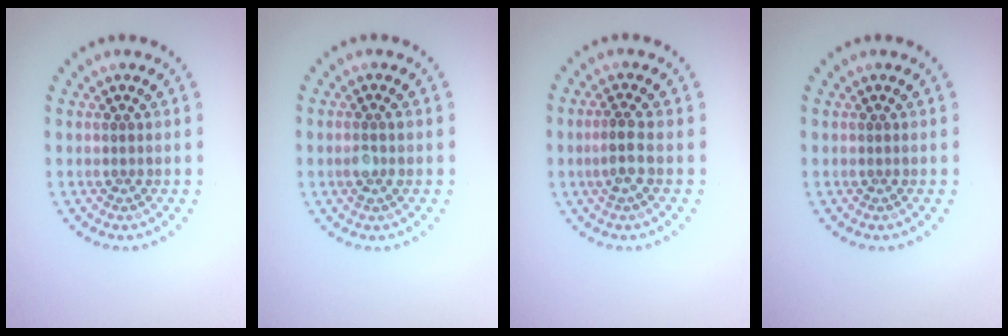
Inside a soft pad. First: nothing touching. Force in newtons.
{"total": 1.5, "press": 1.4, "slide": 0.7}
{"total": 1.9, "press": 1.6, "slide": 1.0}
{"total": 0.0}